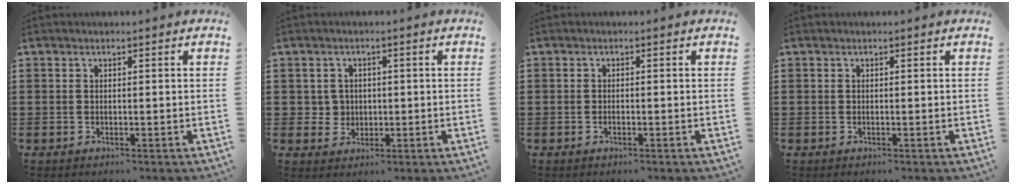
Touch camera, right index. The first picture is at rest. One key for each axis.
{"total": 2.7, "fx": 0.0, "fy": 2.6, "fz": 0.7, "tx": -0.026, "ty": 0.010, "tz": -0.004}
{"total": 0.6, "fx": -0.4, "fy": 0.2, "fz": 0.4, "tx": -0.009, "ty": -0.004, "tz": -0.006}
{"total": 0.0}